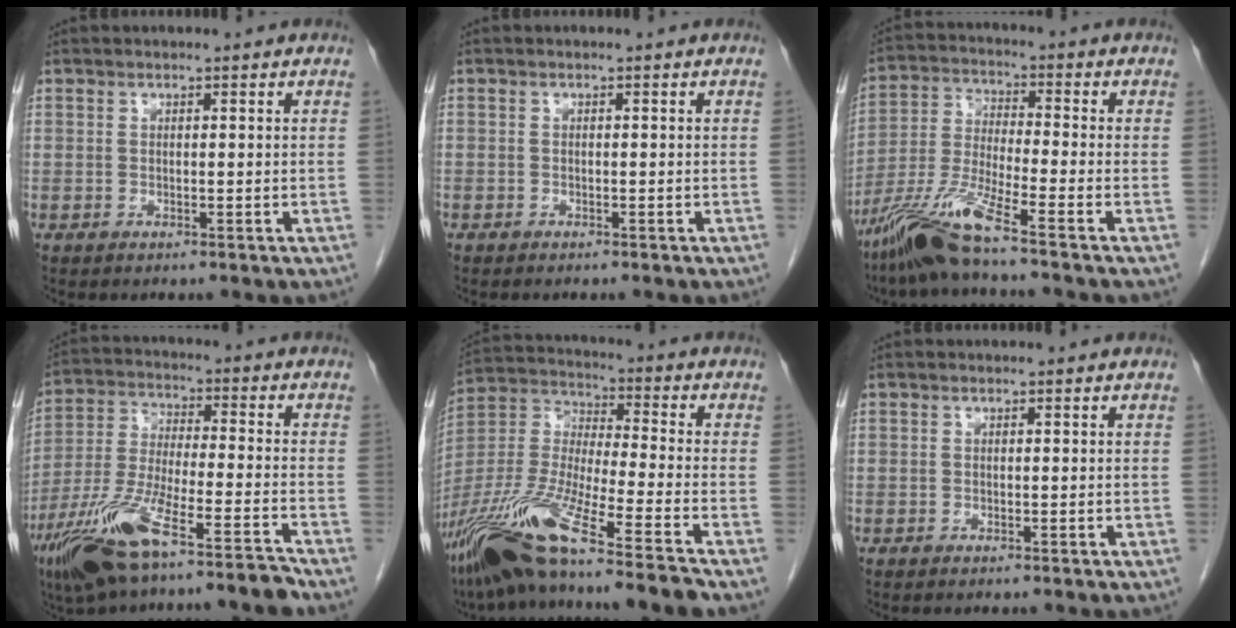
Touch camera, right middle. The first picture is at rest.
{"total": 0.6, "force": [-0.5, 0.3, 0.2], "torque": [-0.005, 0.001, -0.006]}
{"total": 9.6, "force": [-7.1, -0.9, 6.4], "torque": [-0.139, -0.024, -0.143]}
{"total": 14.6, "force": [-10.7, 0.6, 10.0], "torque": [-0.201, -0.019, -0.194]}
{"total": 19.4, "force": [-14.3, -0.5, 13.0], "torque": [-0.292, -0.045, -0.271]}
{"total": 0.0}